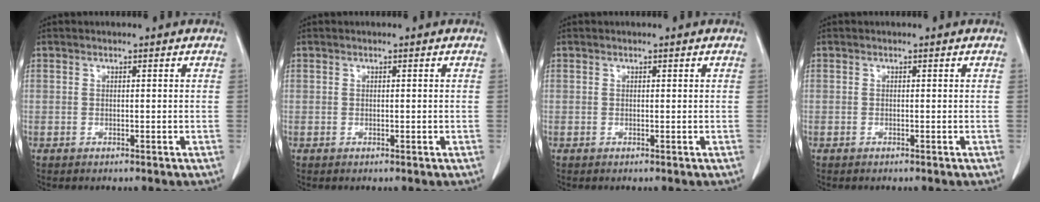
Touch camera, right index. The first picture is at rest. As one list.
[{"total": 0.0}, {"total": 0.0}, {"total": 0.0}]